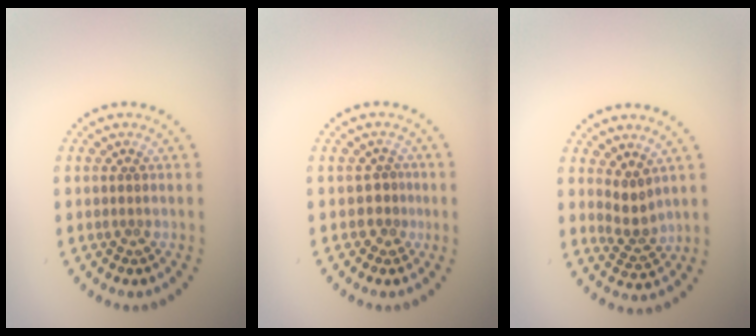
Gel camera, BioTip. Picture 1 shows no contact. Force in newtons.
{"total": 1.3, "press": 1.0, "slide": 0.9}
{"total": 2.2, "press": 1.7, "slide": 1.3}